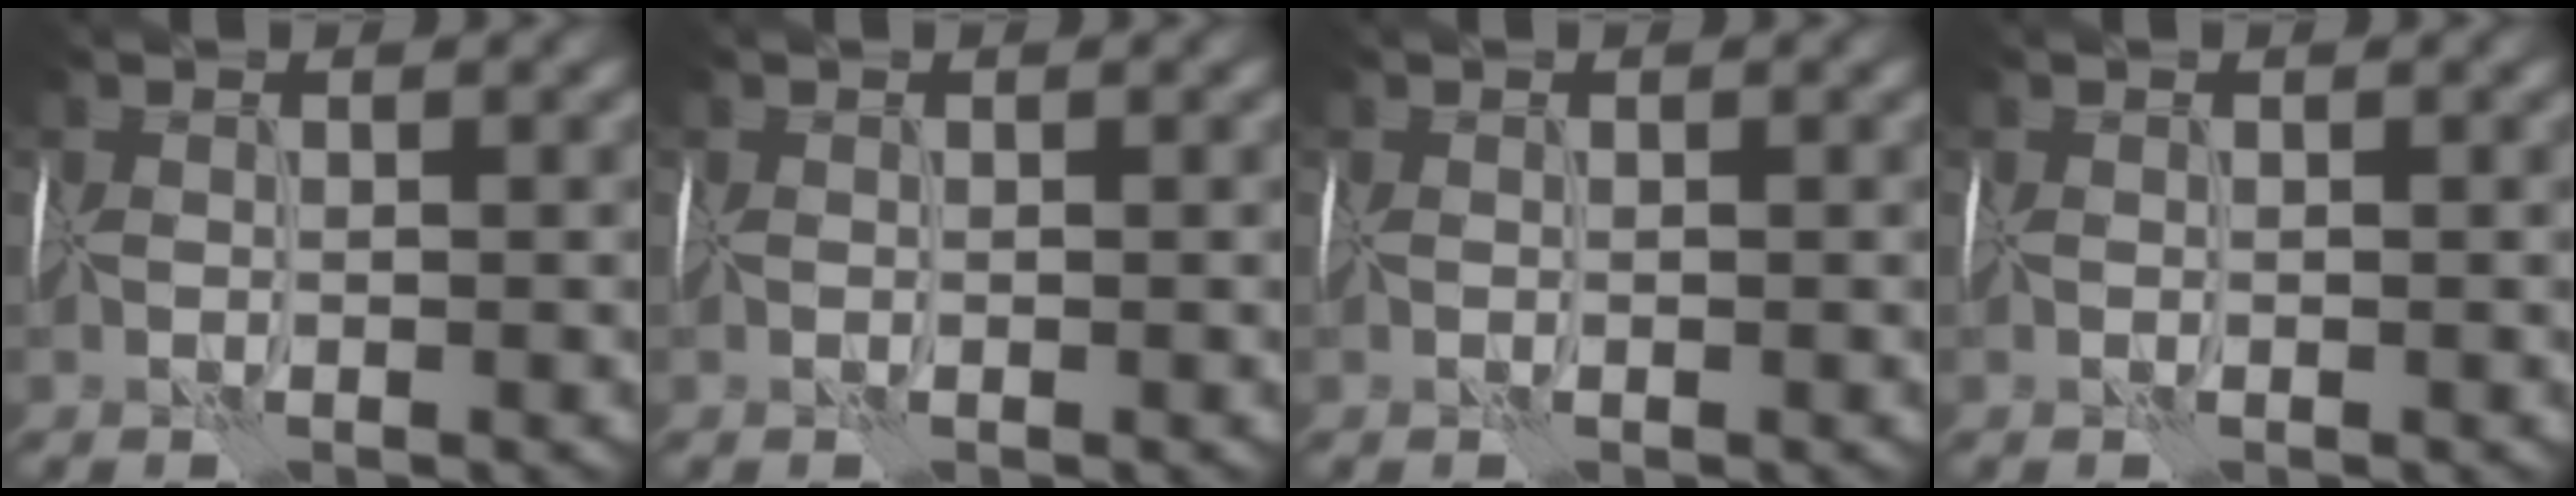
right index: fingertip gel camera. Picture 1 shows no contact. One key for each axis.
{"total": 0.0}
{"total": 0.0}
{"total": 0.0}